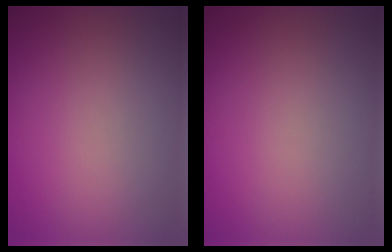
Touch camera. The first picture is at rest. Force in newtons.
{"total": 0.0}